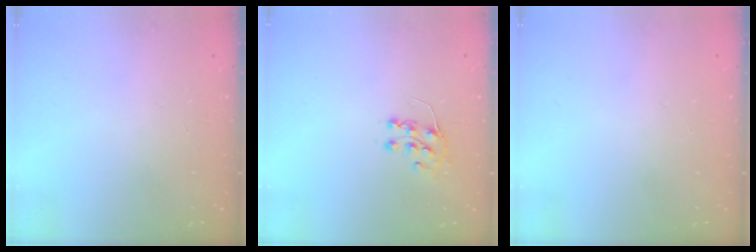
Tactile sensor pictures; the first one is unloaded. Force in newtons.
{"total": 7.3, "press": 7.3, "slide": 0.5}
{"total": 0.0}